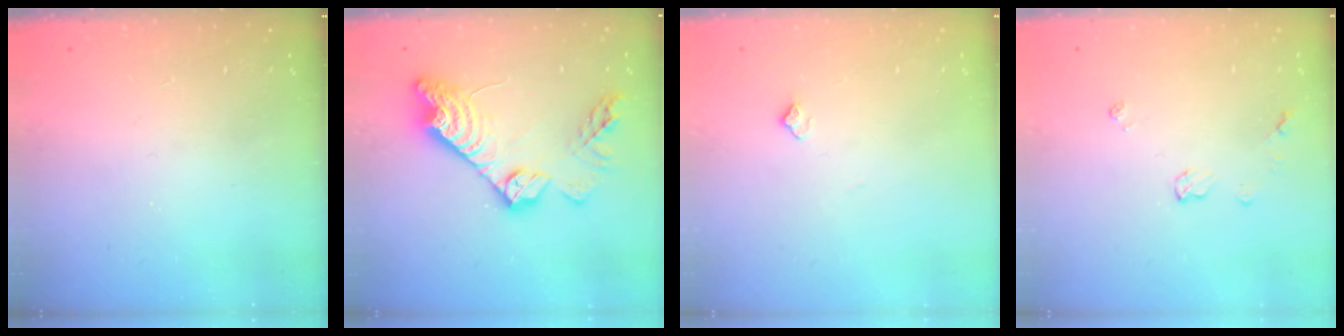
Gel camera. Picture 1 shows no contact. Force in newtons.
{"total": 18.6, "press": 18.6, "slide": 1.5}
{"total": 5.1, "press": 5.1, "slide": 0.5}
{"total": 4.9, "press": 4.9, "slide": 0.6}